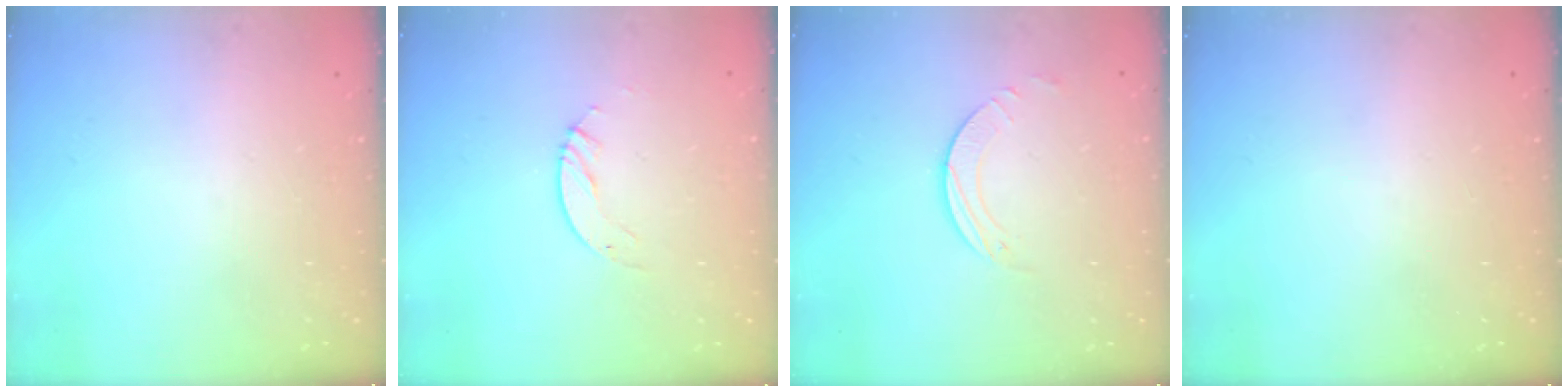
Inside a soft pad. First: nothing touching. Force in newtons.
{"total": 3.1, "press": 3.1, "slide": 0.3}
{"total": 2.5, "press": 2.5, "slide": 0.2}
{"total": 0.0}